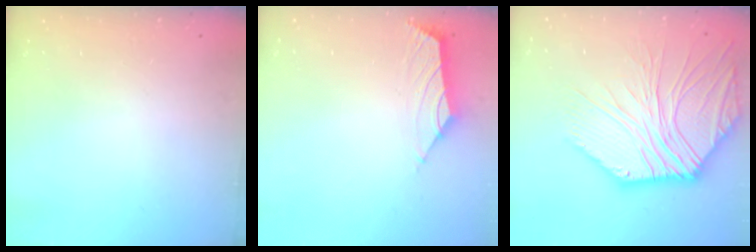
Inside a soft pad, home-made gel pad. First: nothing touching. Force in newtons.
{"total": 1.6, "press": 1.4, "slide": 0.7}
{"total": 16.2, "press": 16.2, "slide": 1.6}